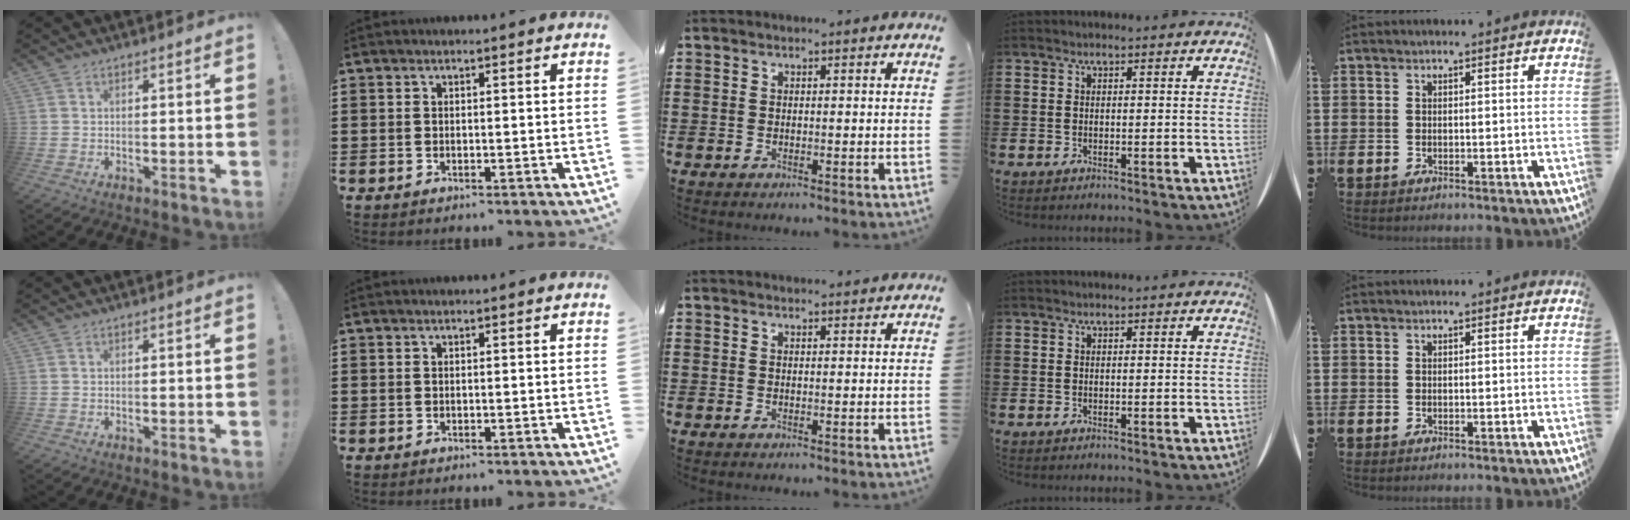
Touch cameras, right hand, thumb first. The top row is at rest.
{"middle": {"total": 1.0, "force": [1.0, 0.0, 0.1], "torque": [0.003, -0.004, 0.017]}}